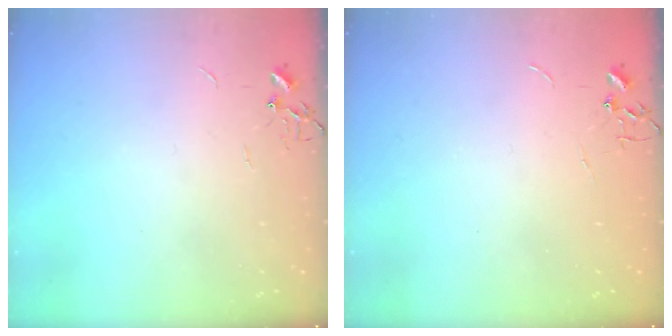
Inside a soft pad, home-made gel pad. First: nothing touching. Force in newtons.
{"total": 0.0}